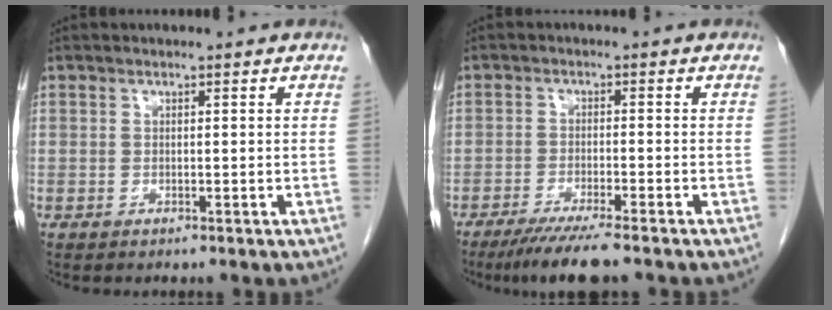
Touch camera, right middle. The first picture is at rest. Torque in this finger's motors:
{"motor_torque": [0.25, -0.16, 0.10, 0.04]}